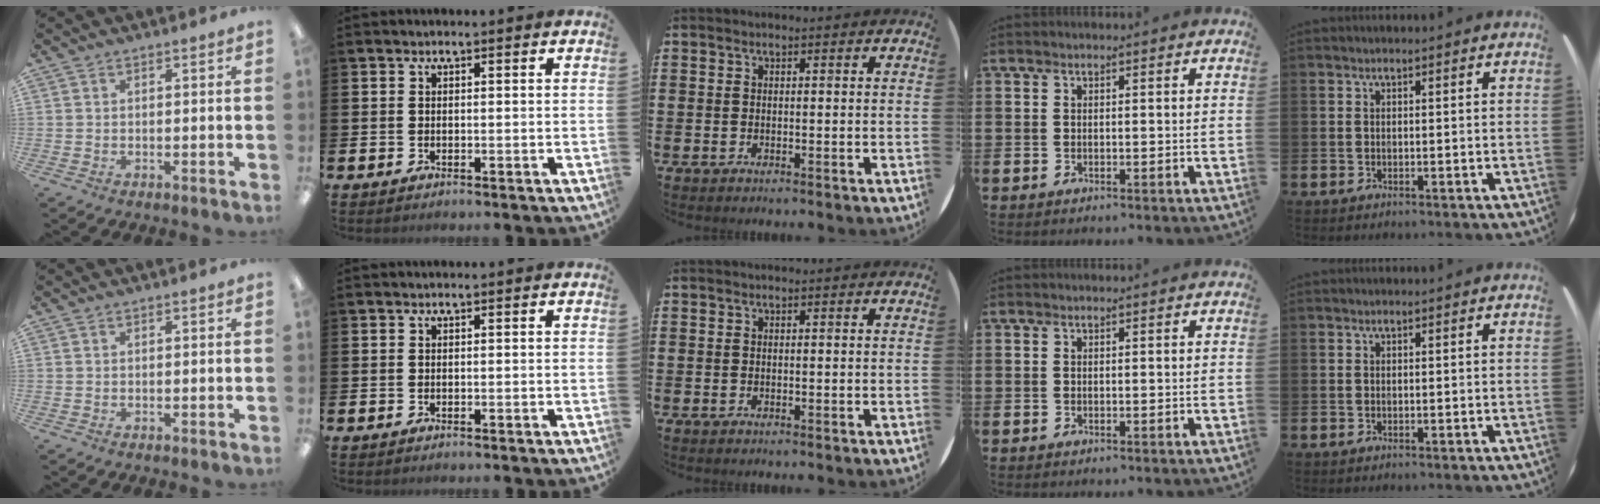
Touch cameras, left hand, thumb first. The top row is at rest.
{}